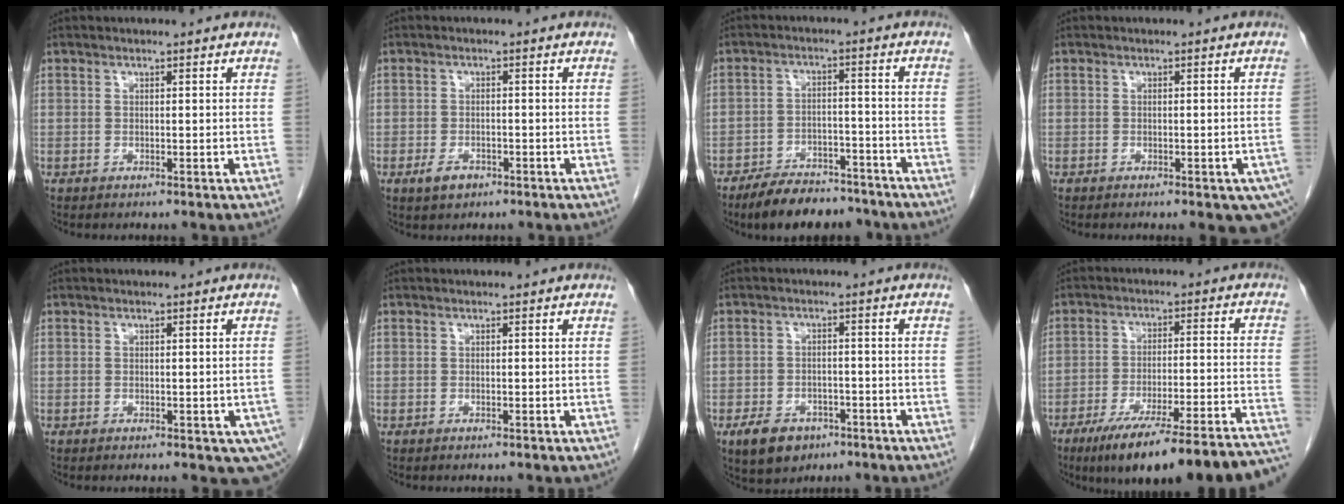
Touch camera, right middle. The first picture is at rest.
{"total": 2.7, "force": [-1.5, 1.5, 1.6], "torque": [-0.032, 0.000, -0.020]}
{"total": 10.2, "force": [-8.7, 3.7, 4.0], "torque": [-0.056, 0.001, -0.138]}
{"total": 7.8, "force": [-5.0, 2.6, 5.4], "torque": [-0.057, -0.007, -0.062]}
{"total": 5.6, "force": [-3.1, 2.5, 4.0], "torque": [-0.033, -0.006, -0.043]}
{"total": 0.7, "force": [-0.6, 0.1, 0.3], "torque": [-0.008, -0.002, -0.008]}
{"total": 6.5, "force": [-3.9, 4.2, 3.0], "torque": [-0.055, 0.000, -0.056]}
{"total": 23.6, "force": [-19.7, 1.3, 12.9], "torque": [-0.115, -0.005, -0.275]}